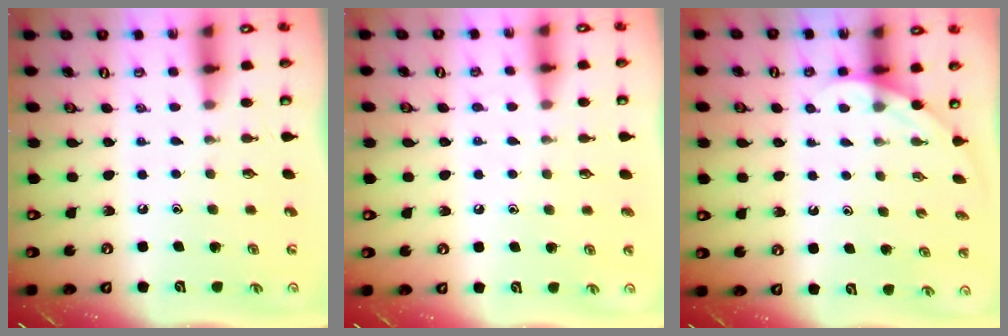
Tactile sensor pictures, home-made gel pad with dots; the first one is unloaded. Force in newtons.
{"total": 4.0, "press": 4.0, "slide": 0.5}
{"total": 2.2, "press": 2.2, "slide": 0.0}